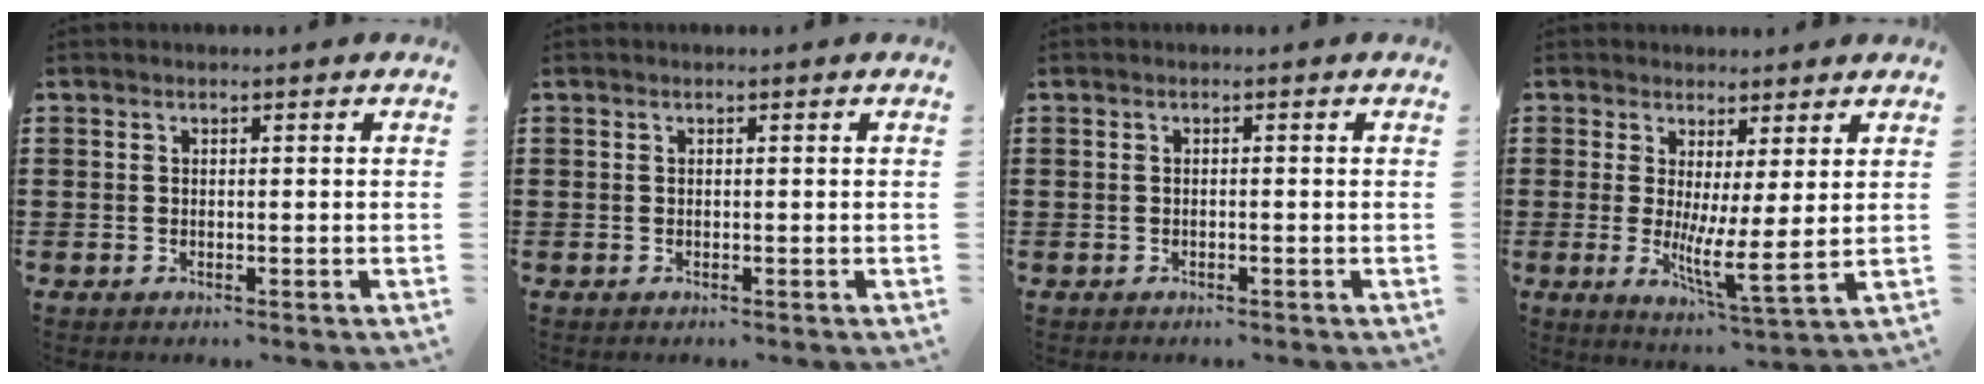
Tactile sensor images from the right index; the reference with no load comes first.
{"total": 0.0}
{"total": 0.0}
{"total": 5.5, "force": [1.2, 0.4, 5.3], "torque": [-0.090, -0.032, 0.020]}